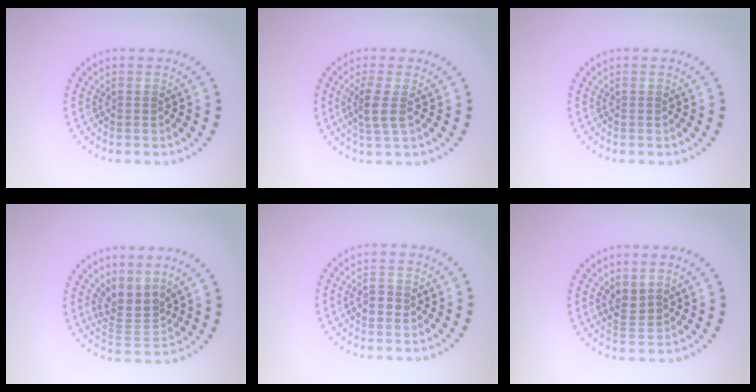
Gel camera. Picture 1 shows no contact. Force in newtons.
{"total": 2.4, "press": 1.9, "slide": 1.5}
{"total": 0.0}
{"total": 3.0, "press": 2.2, "slide": 2.0}
{"total": 1.3, "press": 1.3, "slide": 0.1}
{"total": 1.9, "press": 1.7, "slide": 0.9}